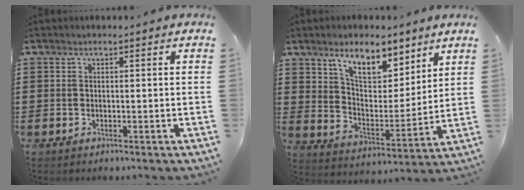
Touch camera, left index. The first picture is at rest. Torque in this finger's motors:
{"motor_torque": [1.64, -0.50, 0.54, 0.21]}